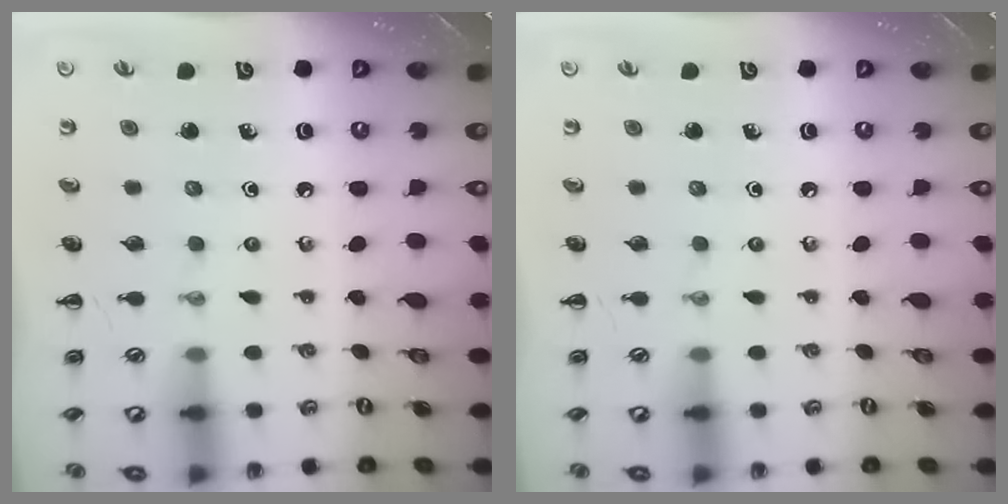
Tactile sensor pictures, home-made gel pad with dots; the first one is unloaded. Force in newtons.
{"total": 0.0}